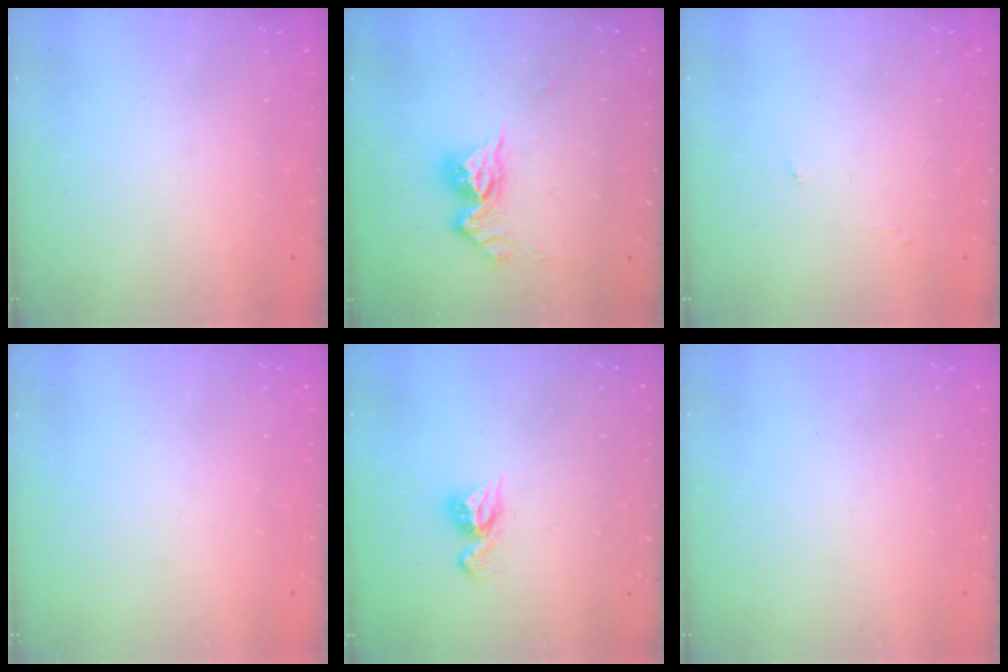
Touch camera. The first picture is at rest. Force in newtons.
{"total": 10.3, "press": 10.3, "slide": 1.0}
{"total": 3.9, "press": 3.9, "slide": 0.3}
{"total": 0.0}
{"total": 7.8, "press": 7.8, "slide": 0.6}
{"total": 0.0}